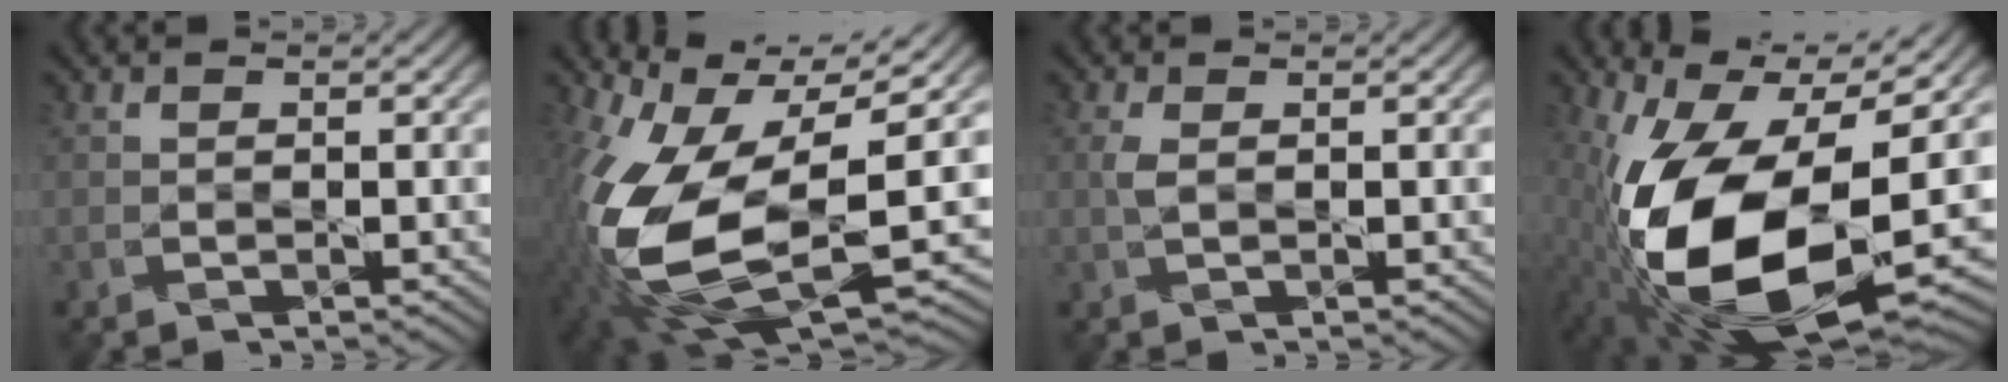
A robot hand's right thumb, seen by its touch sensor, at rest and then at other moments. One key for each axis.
{"total": 17.1, "fx": -1.6, "fy": 9.6, "fz": 14.1, "tx": -0.329, "ty": -0.040, "tz": -0.021}
{"total": 1.6, "fx": 0.2, "fy": 0.6, "fz": 1.5, "tx": -0.042, "ty": 0.004, "tz": 0.004}
{"total": 19.0, "fx": -3.1, "fy": 9.8, "fz": 15.9, "tx": -0.313, "ty": -0.030, "tz": -0.053}